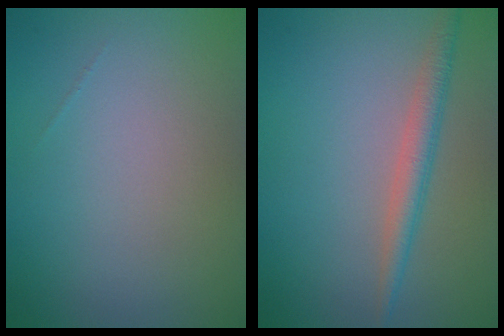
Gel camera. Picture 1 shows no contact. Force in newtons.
{"total": 2.5, "press": 2.5, "slide": 0.1}